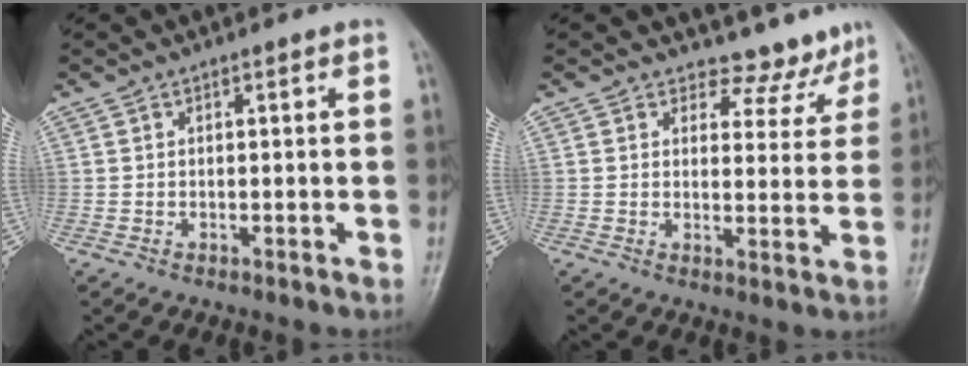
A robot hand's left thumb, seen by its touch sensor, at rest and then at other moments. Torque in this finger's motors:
{"motor_torque": [-0.30, -0.19, -0.30, -0.07, 0.01]}